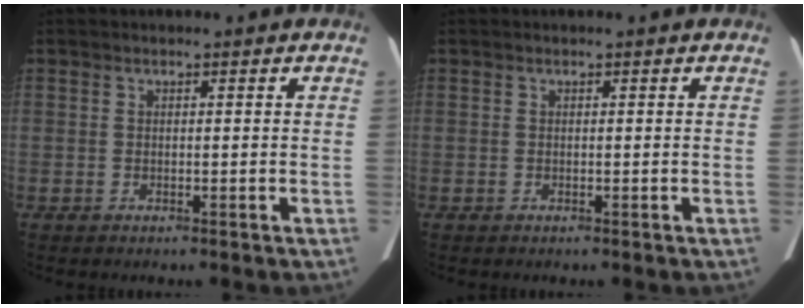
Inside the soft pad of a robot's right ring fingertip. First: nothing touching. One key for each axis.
{"total": 0.0}